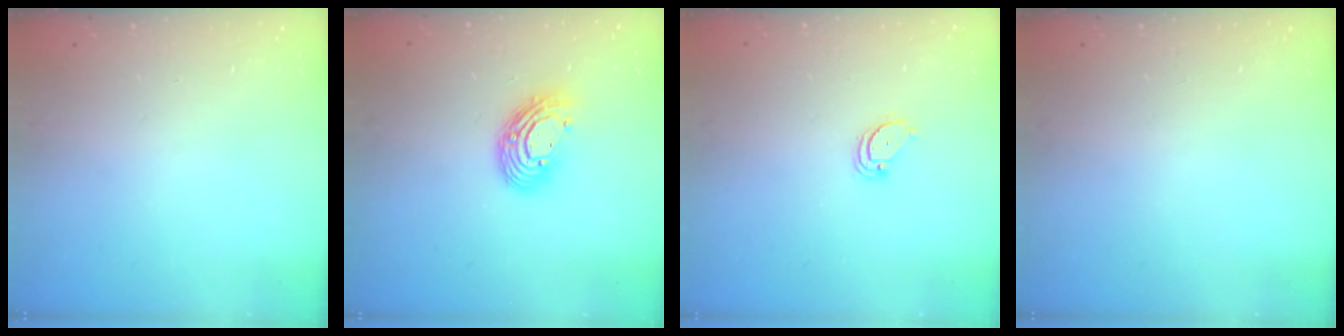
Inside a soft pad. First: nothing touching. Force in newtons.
{"total": 11.8, "press": 11.7, "slide": 0.9}
{"total": 2.1, "press": 2.1, "slide": 0.1}
{"total": 0.0}